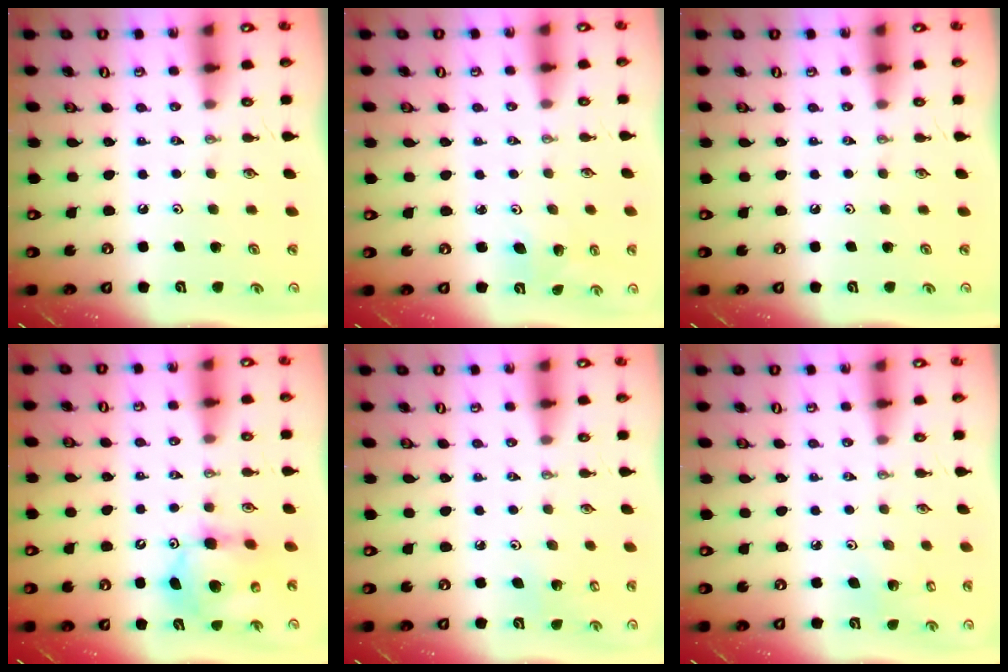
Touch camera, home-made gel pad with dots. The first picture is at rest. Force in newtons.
{"total": 3.3, "press": 3.1, "slide": 1.3}
{"total": 0.0}
{"total": 11.1, "press": 11.0, "slide": 1.6}
{"total": 3.3, "press": 3.3, "slide": 0.3}
{"total": 3.0, "press": 2.6, "slide": 1.5}